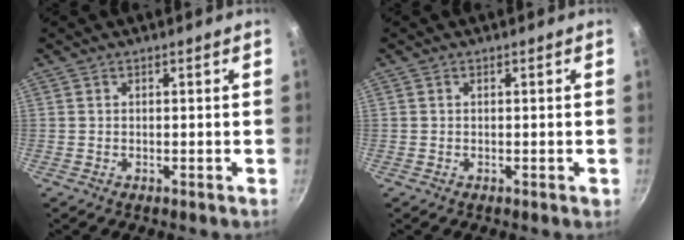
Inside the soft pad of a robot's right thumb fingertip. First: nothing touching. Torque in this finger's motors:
{"motor_torque": [0.08, 0.33, -0.27, 0.09, 0.03]}